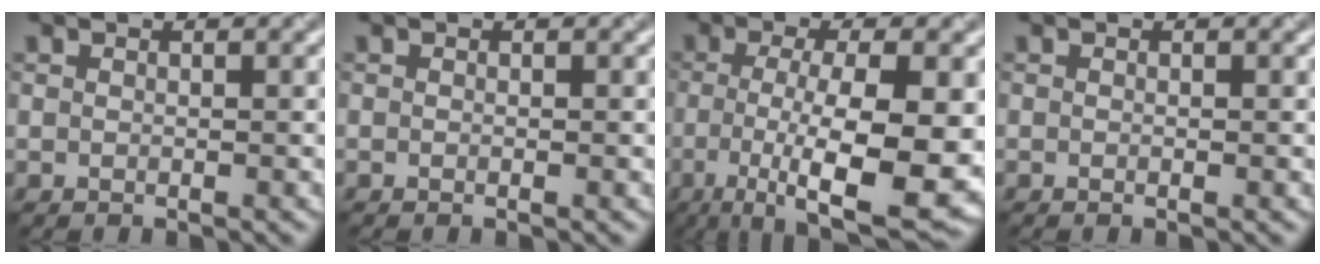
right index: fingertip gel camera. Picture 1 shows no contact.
{"total": 0.0}
{"total": 10.7, "force": [-2.4, 2.8, 10.0], "torque": [-0.163, -0.017, -0.030]}
{"total": 0.0}